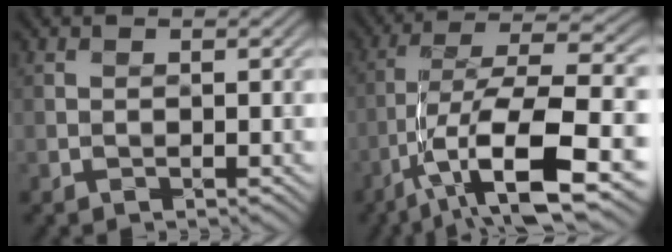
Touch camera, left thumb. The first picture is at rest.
{"total": 13.2, "force": [-5.7, 4.2, 11.2], "torque": [-0.208, -0.006, -0.100]}